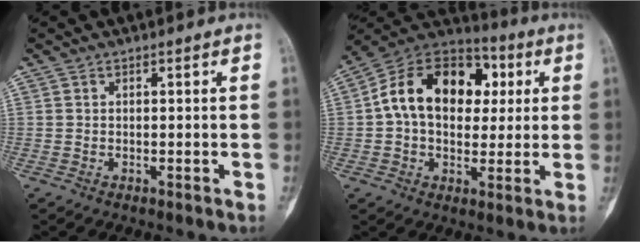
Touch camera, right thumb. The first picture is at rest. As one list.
[{"total": 19.3, "force": [3.1, 13.5, 13.5], "torque": [-0.189, 0.027, 0.043]}]